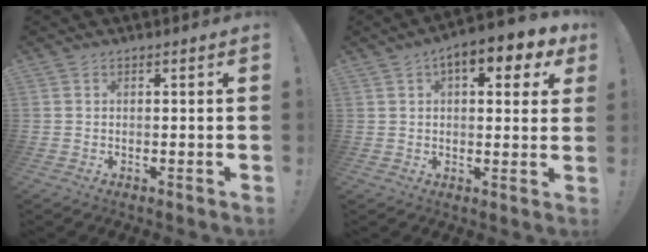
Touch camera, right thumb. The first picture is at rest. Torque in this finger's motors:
{"motor_torque": [0.76, 2.89, 0.71, 0.08, 0.05]}